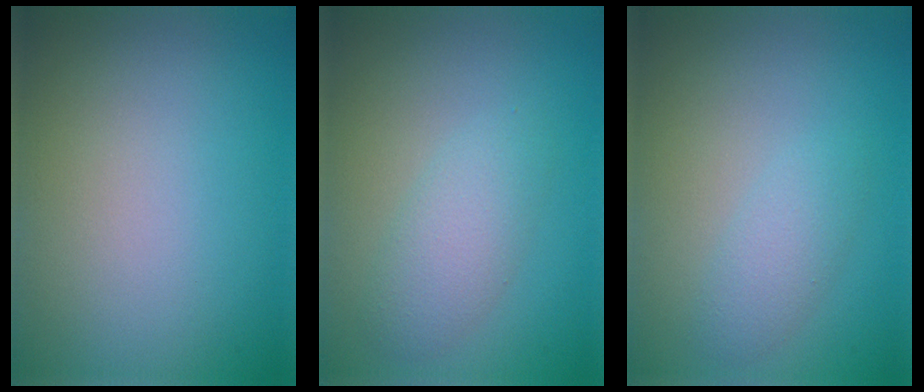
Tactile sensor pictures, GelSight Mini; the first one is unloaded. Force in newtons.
{"total": 2.8, "press": 2.8, "slide": 0.1}
{"total": 1.9, "press": 1.9, "slide": 0.1}